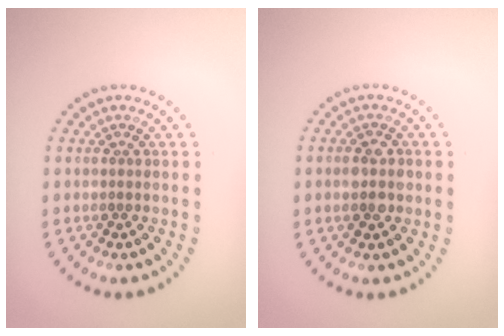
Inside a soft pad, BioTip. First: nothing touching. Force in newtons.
{"total": 2.4, "press": 2.4, "slide": 0.2}